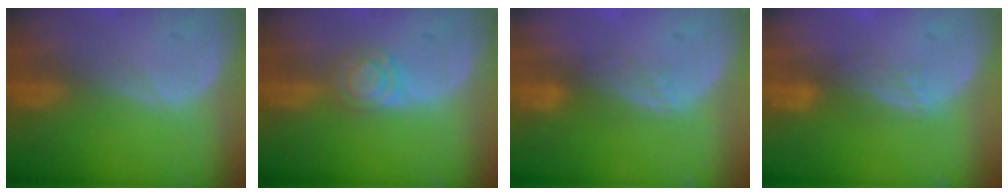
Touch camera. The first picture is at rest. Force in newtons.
{"total": 3.8, "press": 3.8, "slide": 0.2}
{"total": 3.0, "press": 2.5, "slide": 1.7}
{"total": 3.0, "press": 2.5, "slide": 1.7}